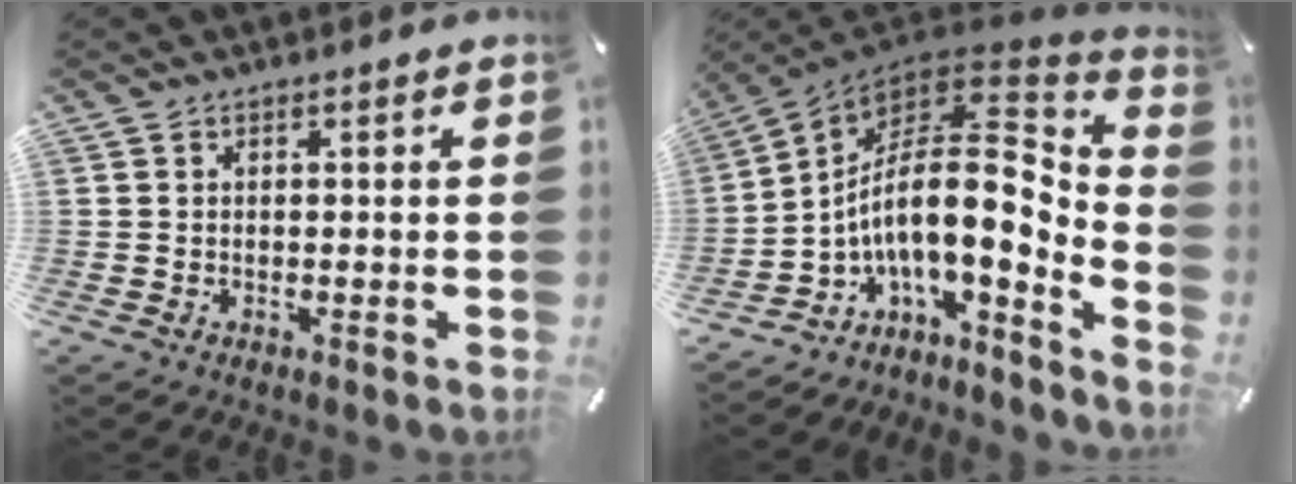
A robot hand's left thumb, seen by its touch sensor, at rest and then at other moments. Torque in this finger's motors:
{"motor_torque": [-0.49, 3.22, 1.77, 1.01, 0.33]}